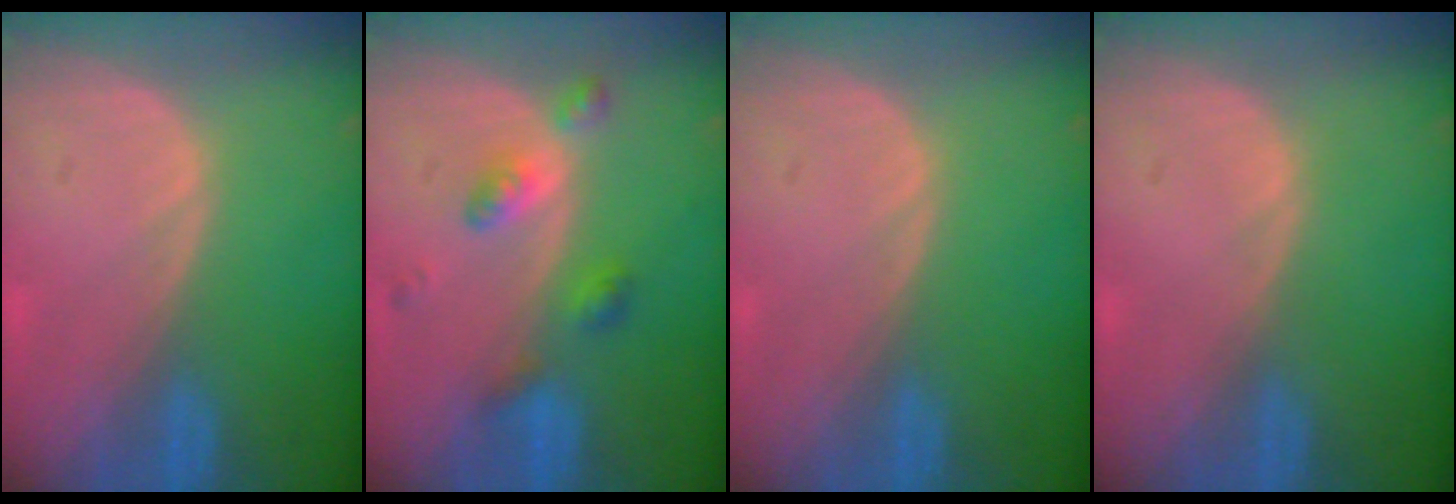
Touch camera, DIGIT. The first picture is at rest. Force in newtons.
{"total": 4.8, "press": 4.8, "slide": 0.1}
{"total": 0.0}
{"total": 0.0}